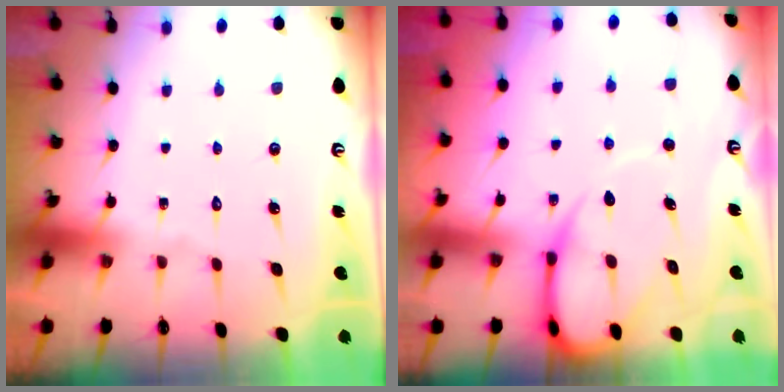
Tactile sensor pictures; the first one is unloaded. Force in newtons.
{"total": 8.7, "press": 8.6, "slide": 1.2}